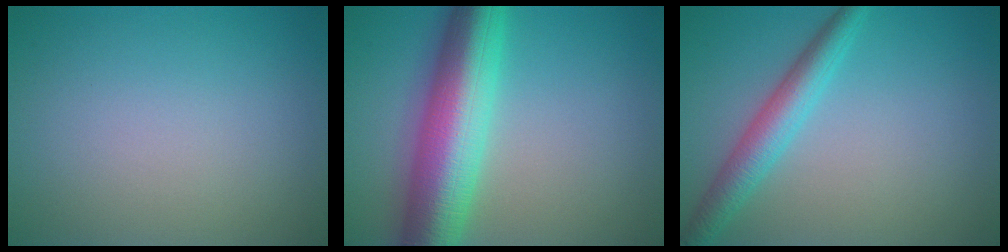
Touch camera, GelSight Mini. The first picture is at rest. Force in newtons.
{"total": 10.4, "press": 10.4, "slide": 0.2}
{"total": 3.8, "press": 3.8, "slide": 0.1}